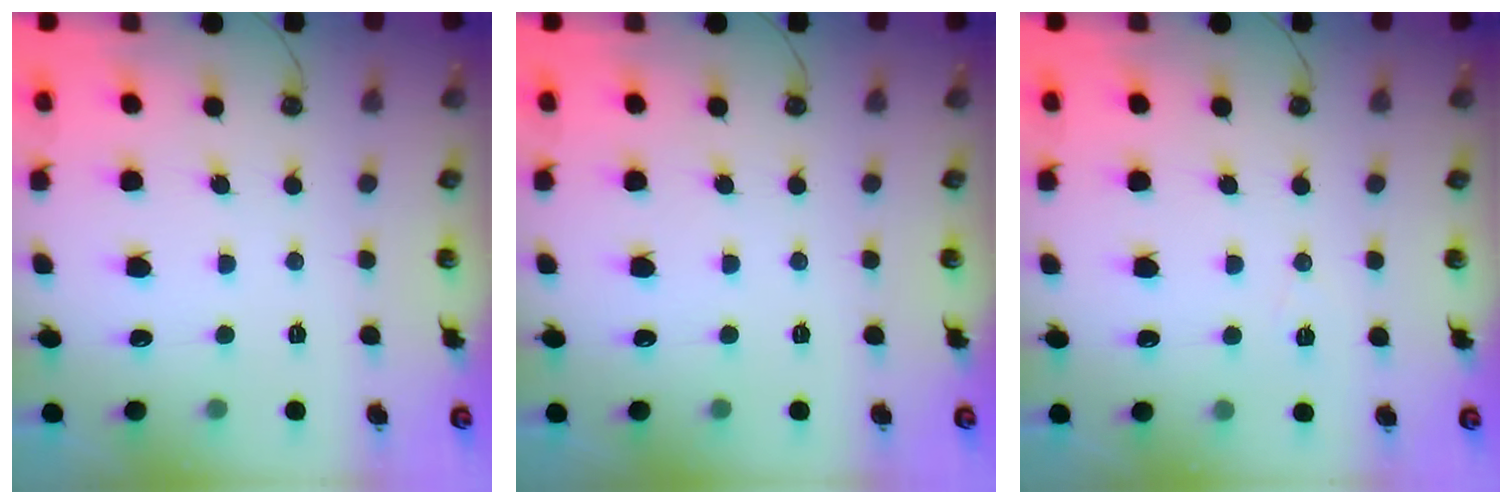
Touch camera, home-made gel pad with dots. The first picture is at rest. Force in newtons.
{"total": 0.0}
{"total": 6.2, "press": 4.2, "slide": 4.6}